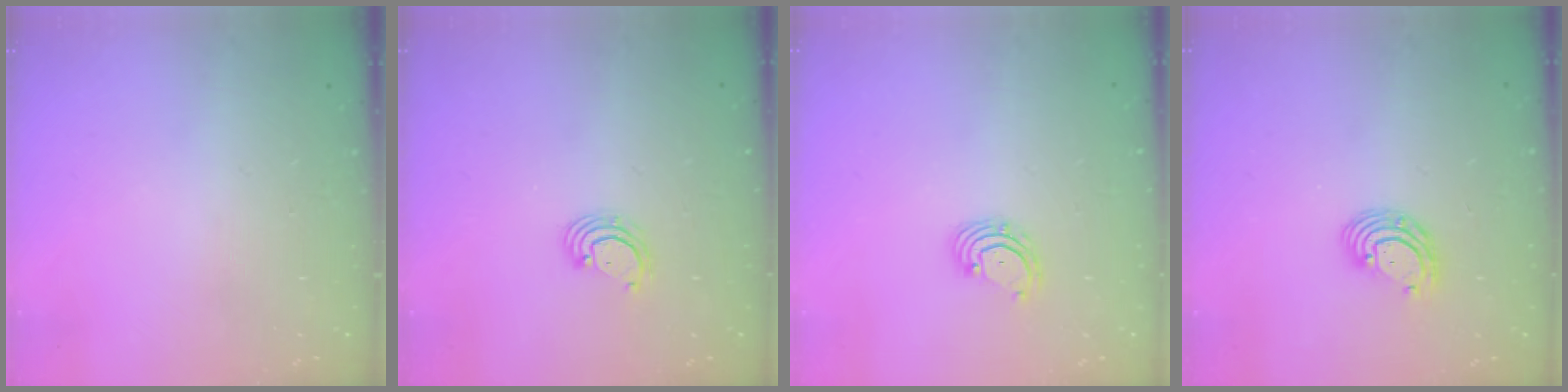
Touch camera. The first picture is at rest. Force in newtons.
{"total": 2.4, "press": 2.4, "slide": 0.2}
{"total": 2.7, "press": 2.7, "slide": 0.6}
{"total": 6.4, "press": 6.3, "slide": 1.2}